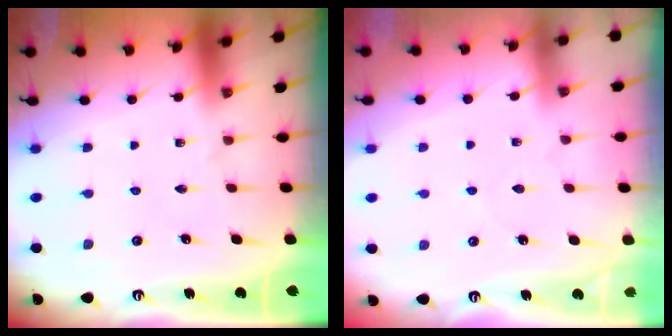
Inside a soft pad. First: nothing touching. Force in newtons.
{"total": 2.6, "press": 2.6, "slide": 0.4}